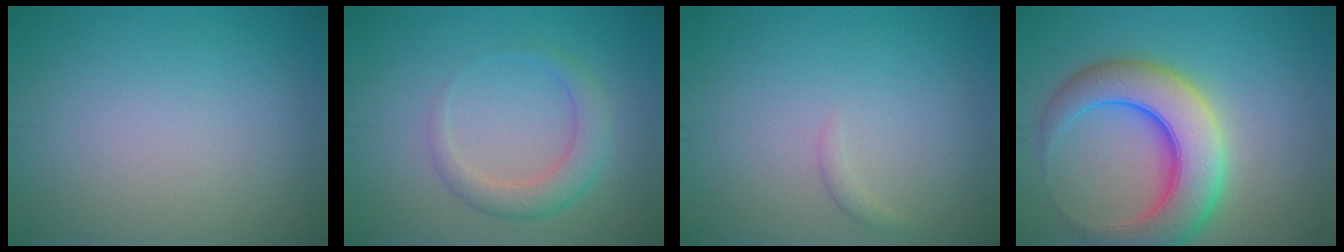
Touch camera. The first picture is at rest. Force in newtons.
{"total": 3.0, "press": 3.0, "slide": 0.1}
{"total": 0.7, "press": 0.7, "slide": 0.1}
{"total": 8.3, "press": 8.3, "slide": 0.3}